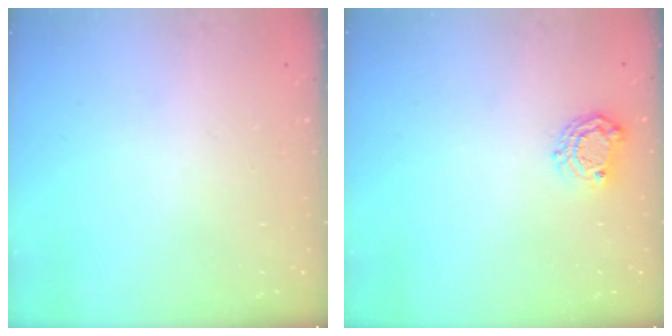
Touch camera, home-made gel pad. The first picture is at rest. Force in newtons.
{"total": 6.5, "press": 6.4, "slide": 0.6}